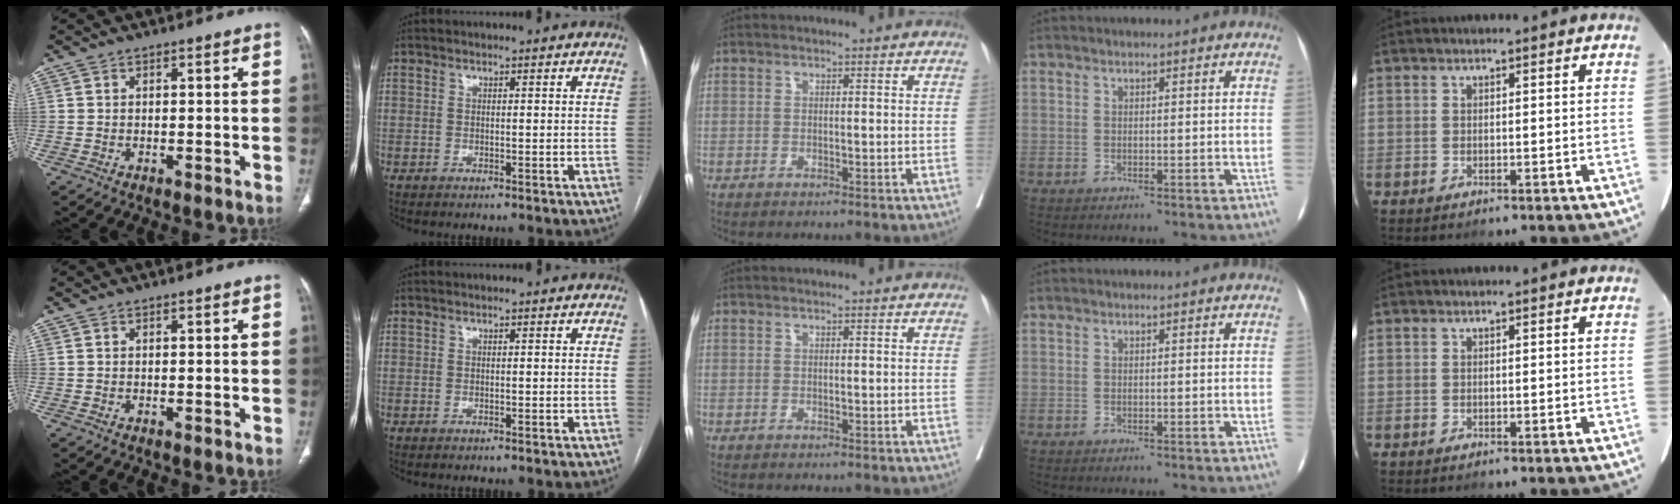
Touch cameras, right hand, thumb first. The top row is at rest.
{}